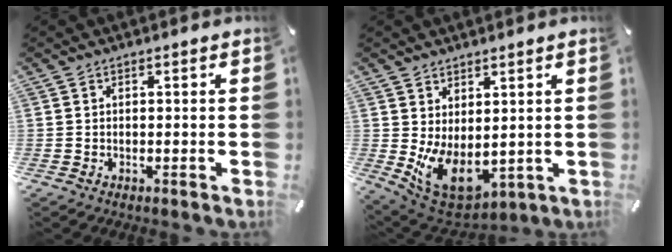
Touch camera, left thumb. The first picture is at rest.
{"total": 8.7, "force": [0.0, 6.5, 5.8], "torque": [-0.098, -0.026, 0.008]}